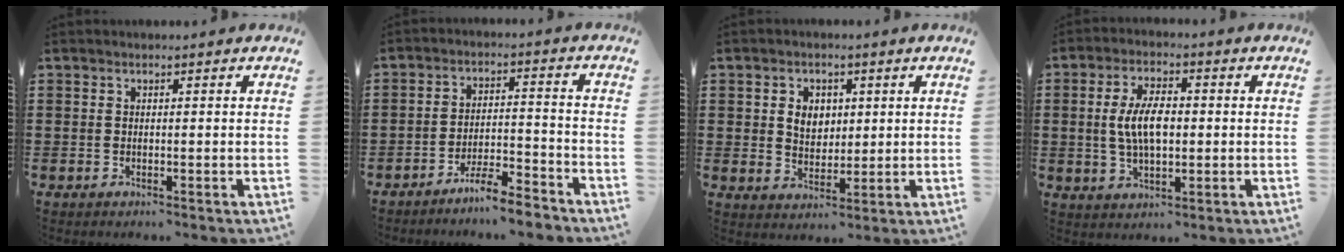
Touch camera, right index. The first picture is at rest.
{"total": 5.5, "force": [-5.1, 0.2, 2.1], "torque": [-0.042, 0.002, -0.097]}
{"total": 4.2, "force": [1.0, 3.4, 2.2], "torque": [-0.047, 0.009, 0.012]}
{"total": 7.1, "force": [0.2, 3.2, 6.3], "torque": [-0.125, 0.002, -0.004]}